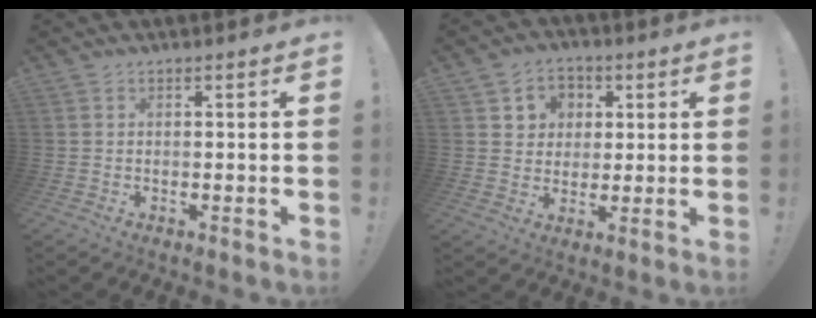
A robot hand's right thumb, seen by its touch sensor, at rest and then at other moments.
{"total": 7.1, "force": [1.8, 6.7, 1.5], "torque": [-0.025, -0.009, 0.039]}